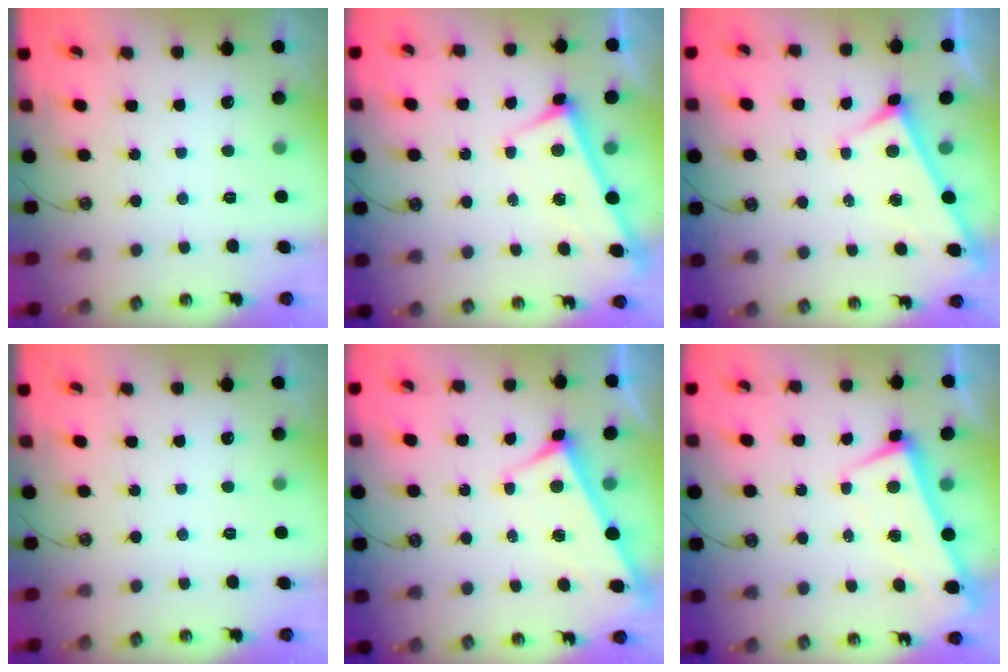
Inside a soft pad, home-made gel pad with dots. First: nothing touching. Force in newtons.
{"total": 3.1, "press": 3.1, "slide": 0.1}
{"total": 3.2, "press": 3.2, "slide": 0.3}
{"total": 0.0}
{"total": 4.0, "press": 4.0, "slide": 0.1}
{"total": 1.5, "press": 0.5, "slide": 1.5}